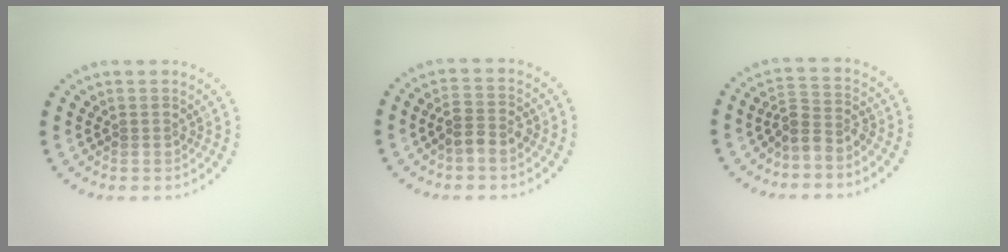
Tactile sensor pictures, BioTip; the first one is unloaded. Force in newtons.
{"total": 2.4, "press": 2.3, "slide": 0.7}
{"total": 2.6, "press": 1.9, "slide": 1.7}